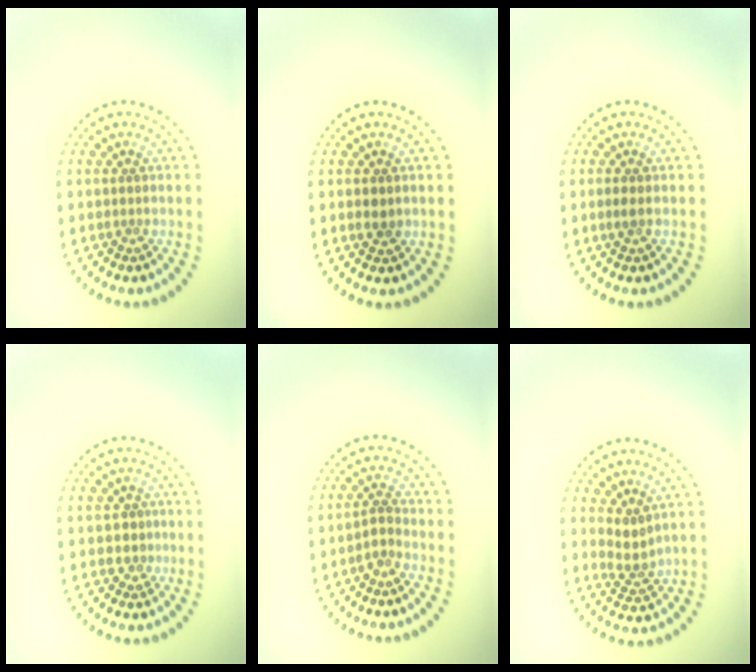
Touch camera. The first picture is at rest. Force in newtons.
{"total": 1.2, "press": 1.2, "slide": 0.1}
{"total": 0.9, "press": 0.8, "slide": 0.3}
{"total": 1.7, "press": 1.4, "slide": 1.1}
{"total": 1.4, "press": 1.0, "slide": 1.0}
{"total": 2.0, "press": 1.6, "slide": 1.3}